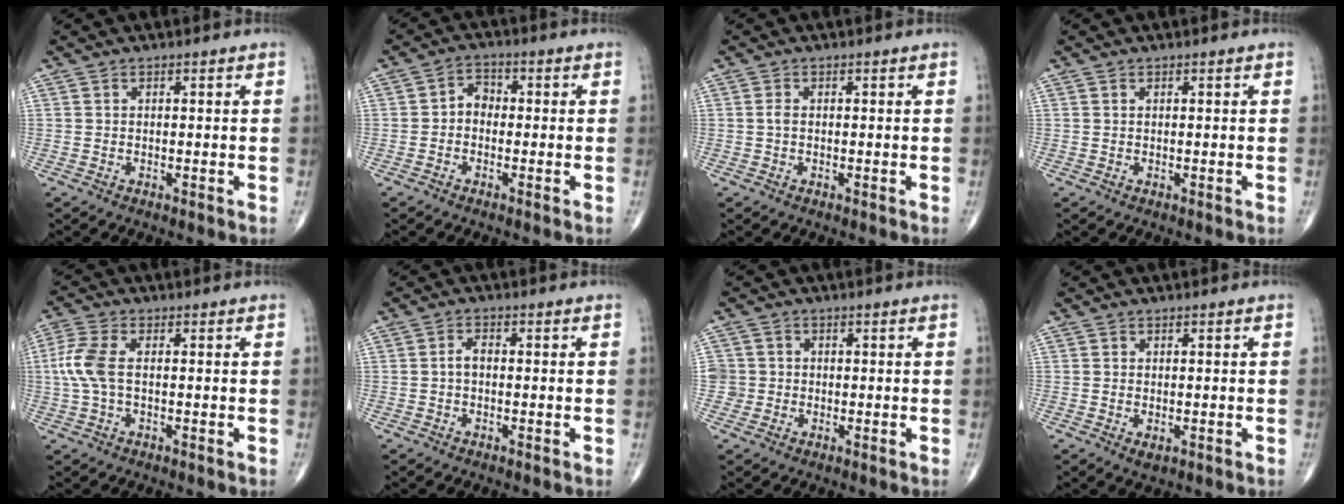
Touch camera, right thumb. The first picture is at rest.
{"total": 3.3, "force": [-0.6, 2.5, 2.0], "torque": [-0.016, 0.017, -0.023]}
{"total": 0.9, "force": [-0.1, 0.5, 0.7], "torque": [-0.016, 0.000, -0.003]}
{"total": 0.0}
{"total": 6.6, "force": [0.2, 3.2, 5.7], "torque": [-0.161, 0.011, -0.002]}
{"total": 2.0, "force": [-0.3, 1.1, 1.6], "torque": [-0.026, 0.008, -0.008]}
{"total": 3.0, "force": [-0.4, 2.9, 0.0], "torque": [0.022, 0.010, -0.011]}
{"total": 1.5, "force": [-0.3, 0.9, 1.2], "torque": [-0.017, -0.004, -0.002]}